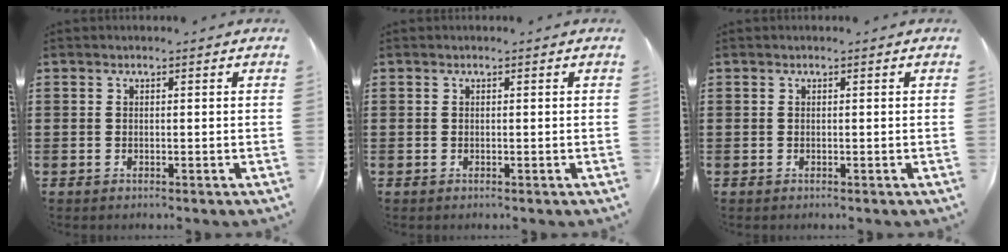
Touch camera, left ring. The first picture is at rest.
{"total": 0.0}
{"total": 0.0}